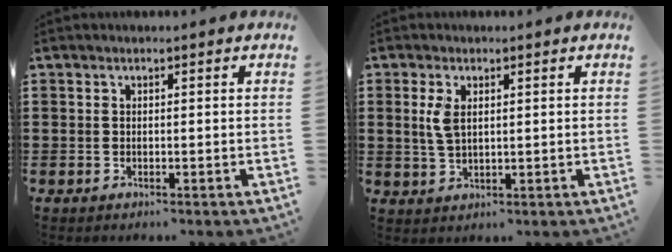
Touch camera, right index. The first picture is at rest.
{"total": 3.5, "force": [0.9, 1.7, 2.9], "torque": [-0.071, 0.004, 0.013]}